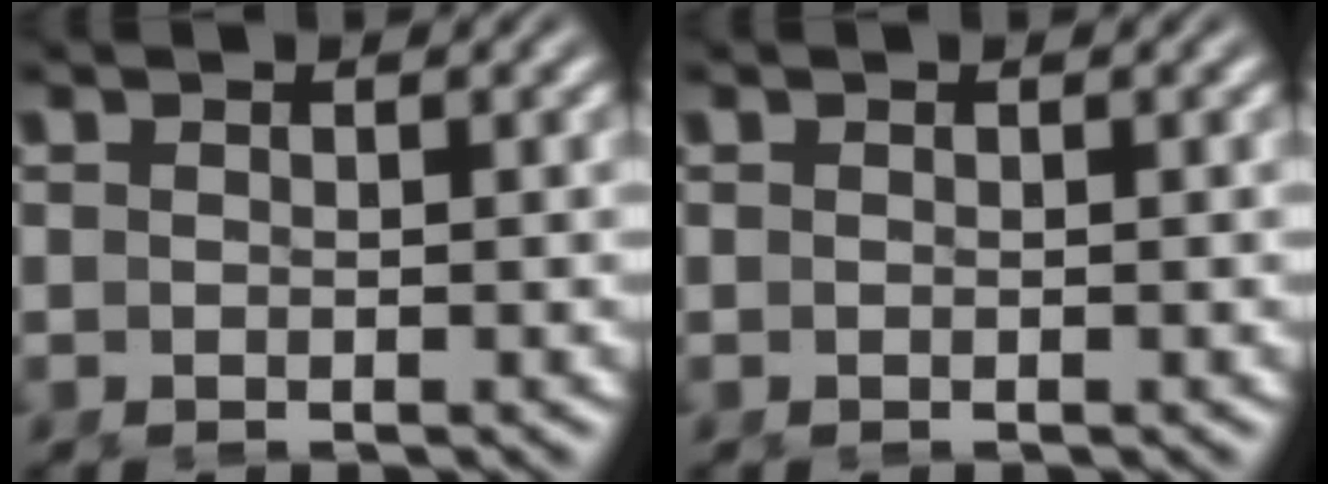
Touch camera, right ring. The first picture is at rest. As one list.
[{"total": 0.0}]